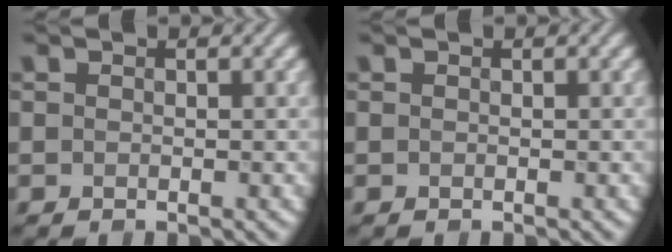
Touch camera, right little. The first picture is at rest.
{"total": 0.0}